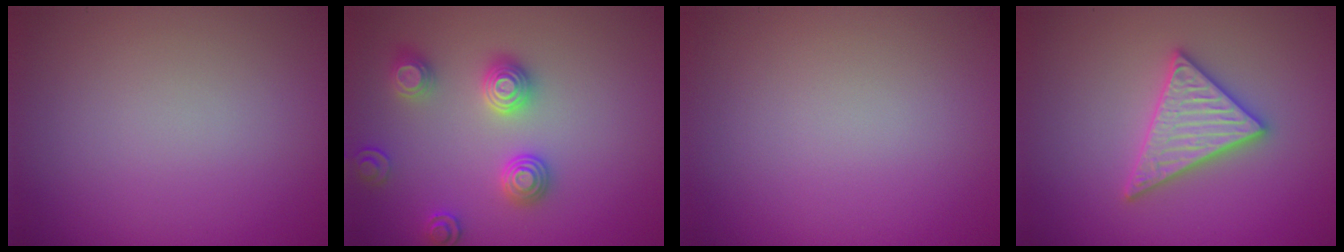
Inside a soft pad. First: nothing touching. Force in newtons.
{"total": 3.3, "press": 3.3, "slide": 0.3}
{"total": 0.0}
{"total": 4.4, "press": 4.4, "slide": 0.4}